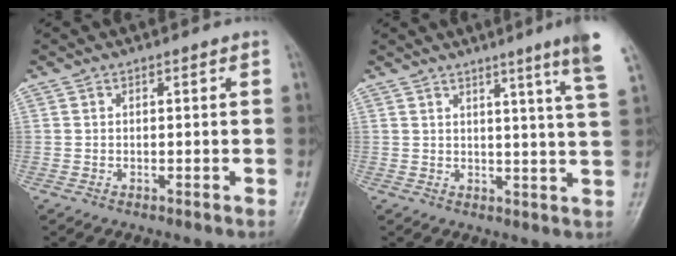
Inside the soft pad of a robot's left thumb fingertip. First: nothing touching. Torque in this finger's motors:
{"motor_torque": [3.28, 1.73, 1.27, -1.50, -0.01]}